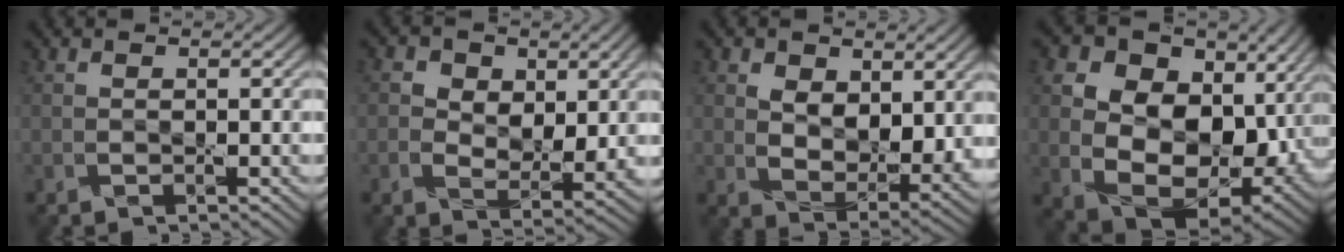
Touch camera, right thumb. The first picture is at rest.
{"total": 5.8, "force": [1.1, 4.1, 3.9], "torque": [-0.071, -0.009, 0.020]}
{"total": 7.4, "force": [2.6, 4.6, 5.1], "torque": [-0.103, -0.016, 0.046]}
{"total": 18.5, "force": [3.3, 13.7, 12.0], "torque": [-0.261, -0.010, 0.103]}